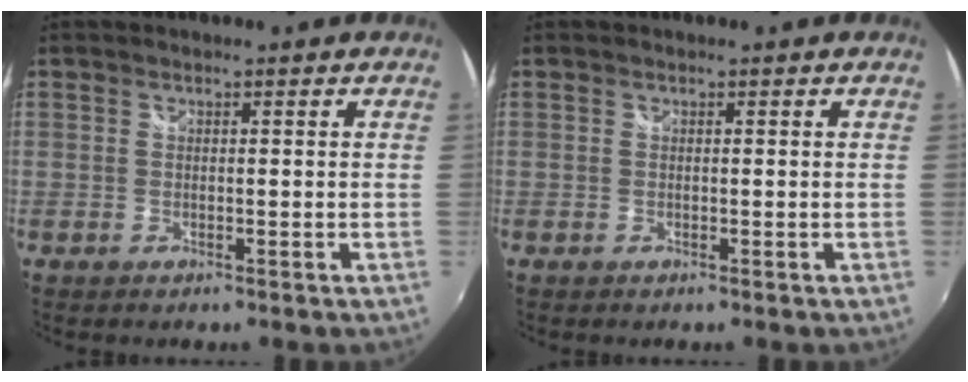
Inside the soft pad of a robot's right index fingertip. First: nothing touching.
{"total": 0.0}